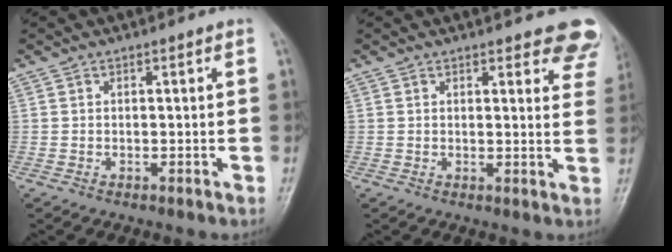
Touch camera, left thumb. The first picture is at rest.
{"total": 9.4, "force": [7.7, 3.1, 4.3], "torque": [-0.006, -0.034, 0.067]}